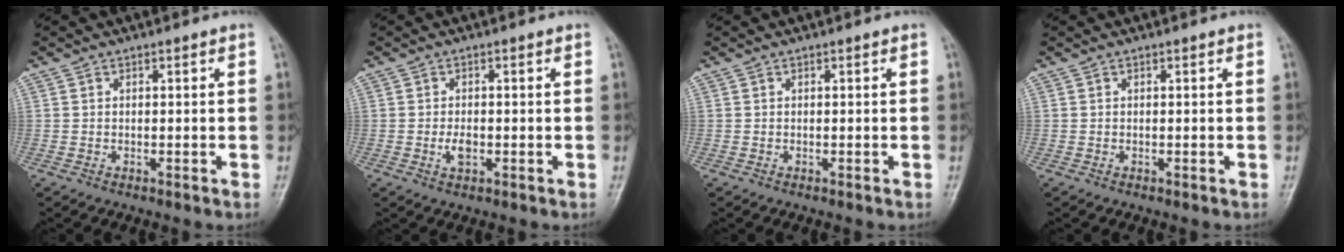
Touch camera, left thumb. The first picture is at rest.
{"total": 2.4, "force": [-0.5, 1.4, 1.9], "torque": [-0.035, -0.001, -0.010]}
{"total": 0.0}
{"total": 0.0}